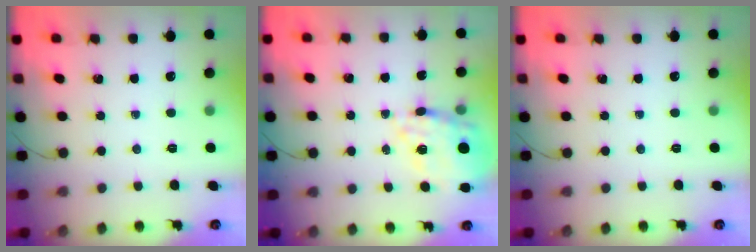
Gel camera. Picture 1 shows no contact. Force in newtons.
{"total": 19.9, "press": 19.5, "slide": 4.1}
{"total": 0.0}